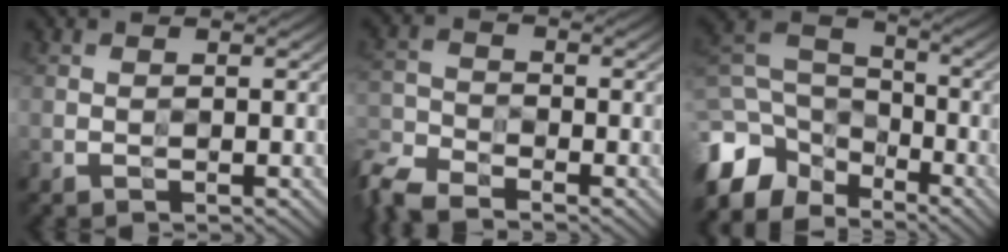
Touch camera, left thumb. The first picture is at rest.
{"total": 6.6, "force": [-5.9, 1.9, 2.2], "torque": [-0.057, -0.020, -0.127]}
{"total": 11.3, "force": [-6.7, 7.3, 5.4], "torque": [-0.163, -0.013, -0.135]}